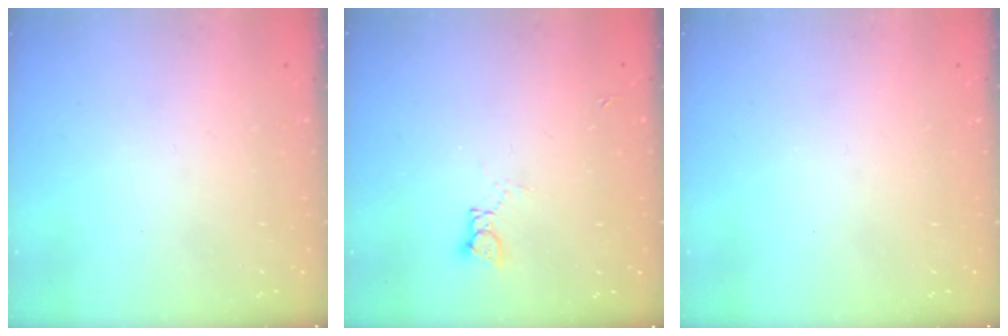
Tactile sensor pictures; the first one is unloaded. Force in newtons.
{"total": 3.6, "press": 3.6, "slide": 0.4}
{"total": 0.0}